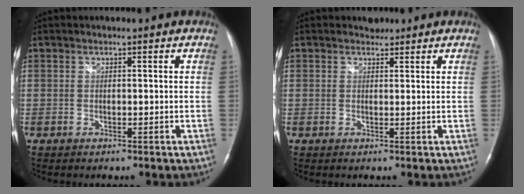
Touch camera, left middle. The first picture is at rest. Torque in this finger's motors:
{"motor_torque": [0.04, 0.02, -0.03, 0.01]}